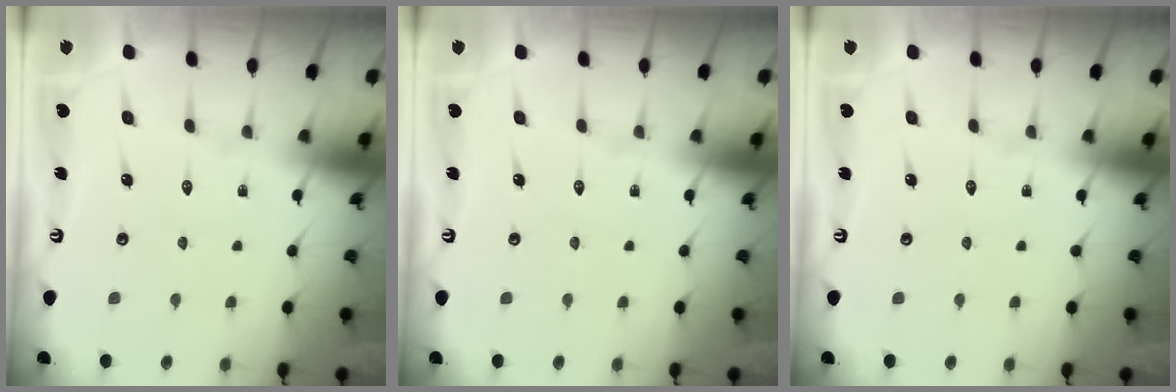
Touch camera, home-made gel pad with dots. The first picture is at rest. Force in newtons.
{"total": 0.0}
{"total": 0.0}